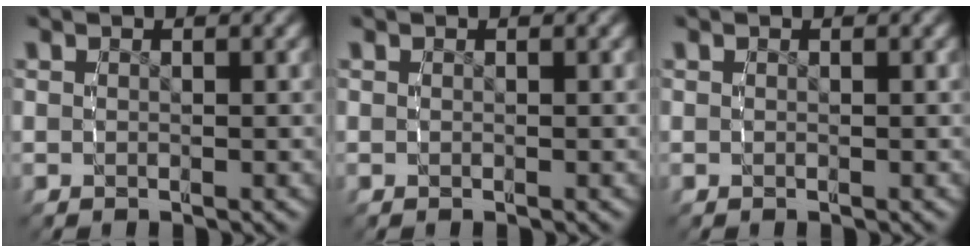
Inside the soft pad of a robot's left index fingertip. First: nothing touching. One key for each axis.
{"total": 0.0}
{"total": 0.0}